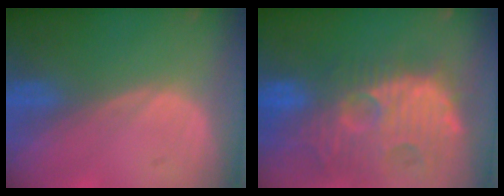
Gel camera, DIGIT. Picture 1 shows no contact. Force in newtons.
{"total": 13.8, "press": 12.3, "slide": 6.2}